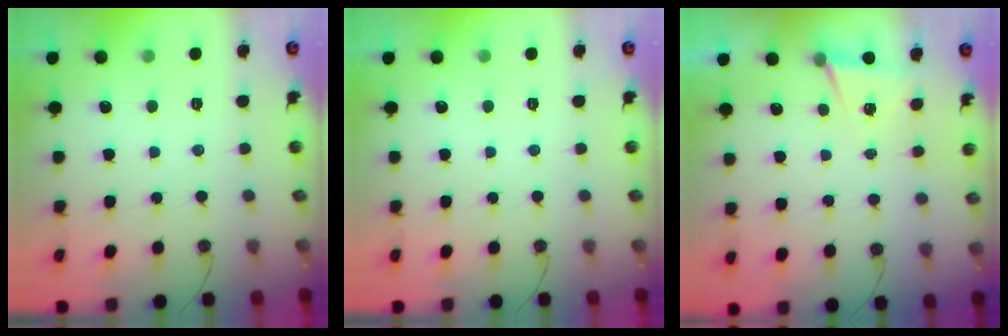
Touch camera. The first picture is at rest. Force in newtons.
{"total": 0.0}
{"total": 4.9, "press": 2.0, "slide": 4.5}